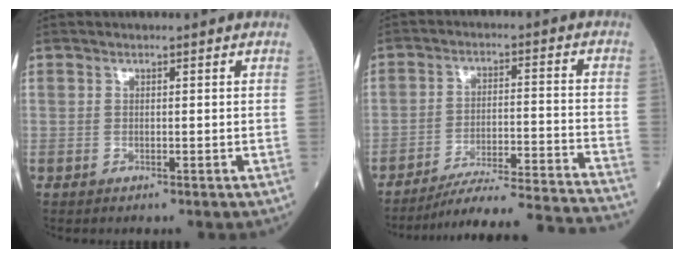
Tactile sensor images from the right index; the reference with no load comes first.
{"total": 21.7, "force": [-20.6, -1.8, 6.7], "torque": [-0.066, -0.026, -0.288]}